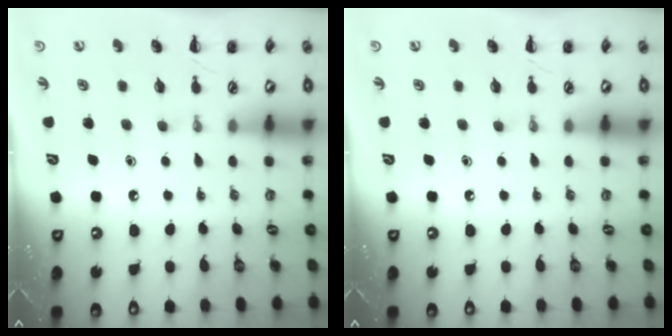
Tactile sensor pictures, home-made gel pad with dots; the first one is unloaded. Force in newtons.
{"total": 0.0}